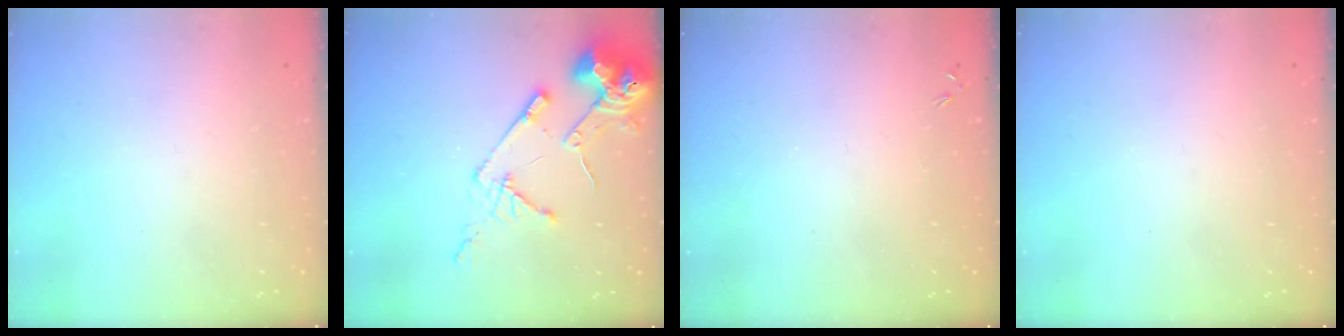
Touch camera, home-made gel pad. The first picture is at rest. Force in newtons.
{"total": 13.9, "press": 13.7, "slide": 1.8}
{"total": 0.0}
{"total": 0.0}